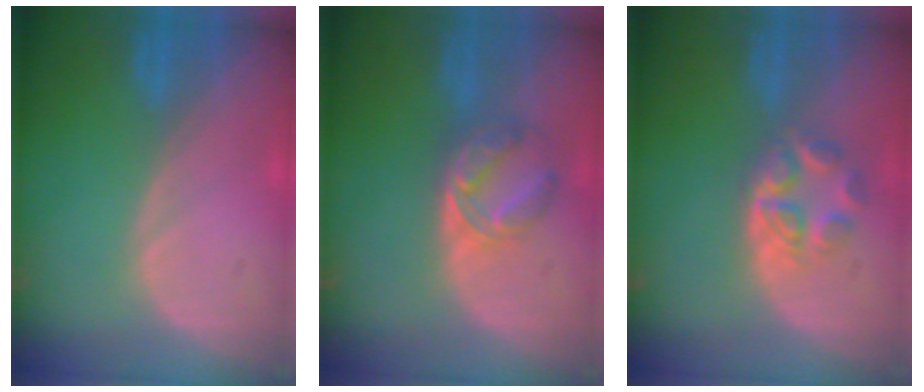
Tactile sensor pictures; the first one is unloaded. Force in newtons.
{"total": 5.8, "press": 5.6, "slide": 1.7}
{"total": 5.0, "press": 4.8, "slide": 1.6}